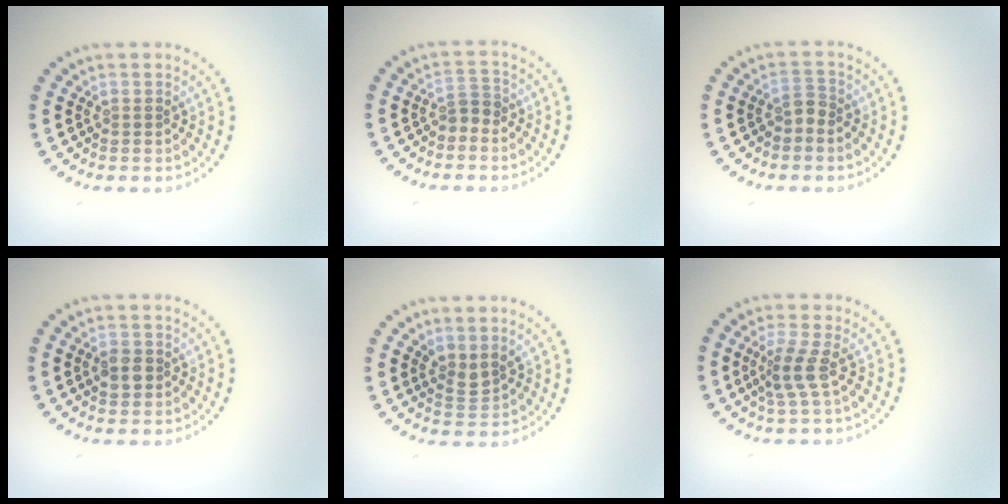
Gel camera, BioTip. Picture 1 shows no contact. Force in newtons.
{"total": 1.3, "press": 1.0, "slide": 0.8}
{"total": 1.3, "press": 1.0, "slide": 0.9}
{"total": 1.8, "press": 1.7, "slide": 0.4}
{"total": 1.9, "press": 1.5, "slide": 1.2}
{"total": 2.3, "press": 1.7, "slide": 1.6}